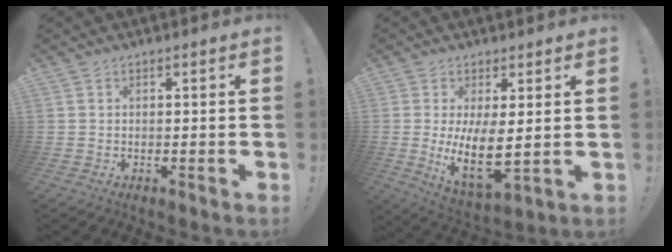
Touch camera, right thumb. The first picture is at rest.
{"total": 11.0, "force": [1.5, 4.5, 9.9], "torque": [-0.174, -0.034, 0.030]}